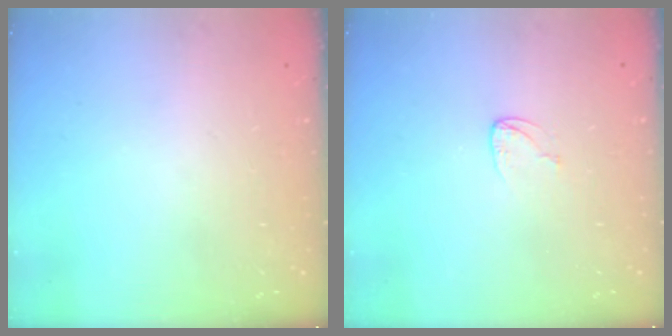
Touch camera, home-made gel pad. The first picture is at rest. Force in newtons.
{"total": 3.4, "press": 3.4, "slide": 0.3}